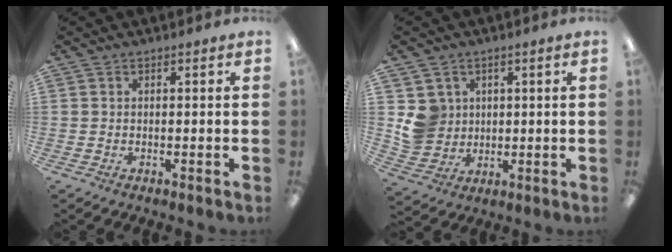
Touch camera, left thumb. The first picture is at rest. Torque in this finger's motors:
{"motor_torque": [-0.12, 0.42, 0.54, -0.56, 0.07]}